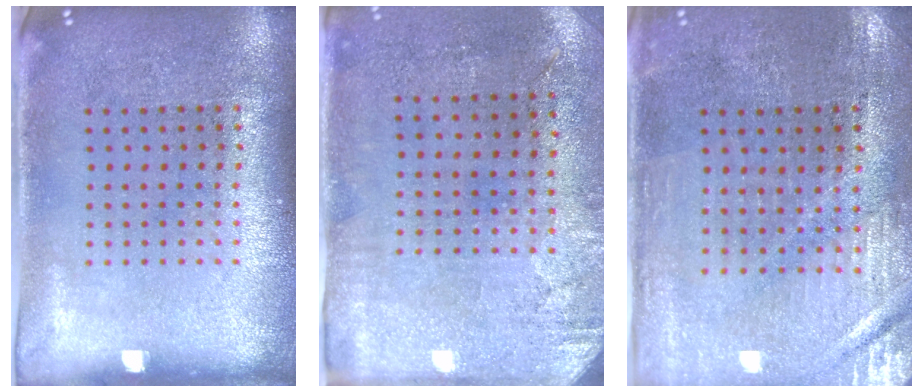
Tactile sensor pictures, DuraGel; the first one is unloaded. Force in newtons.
{"total": 2.9, "press": 2.4, "slide": 1.7}
{"total": 0.6, "press": 0.5, "slide": 0.3}